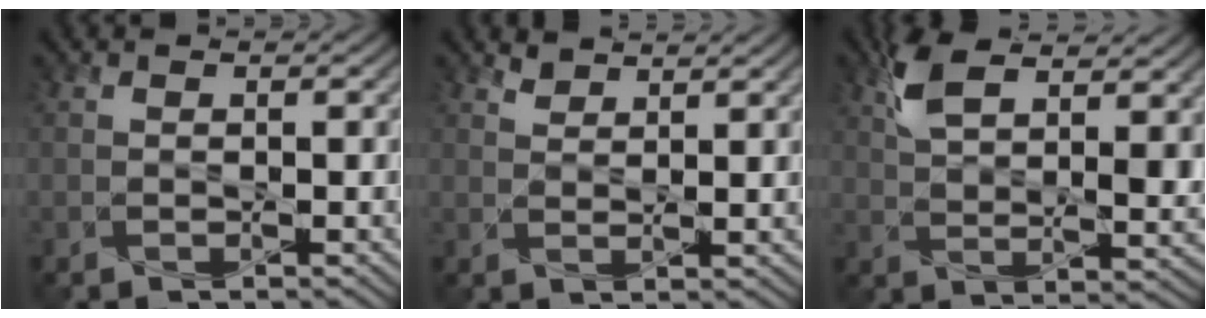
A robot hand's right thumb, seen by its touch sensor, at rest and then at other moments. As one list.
[{"total": 2.2, "force": [1.9, 0.4, 0.9], "torque": [-0.019, 0.001, 0.041]}, {"total": 10.3, "force": [5.1, 4.1, 8.0], "torque": [-0.165, 0.000, 0.100]}]